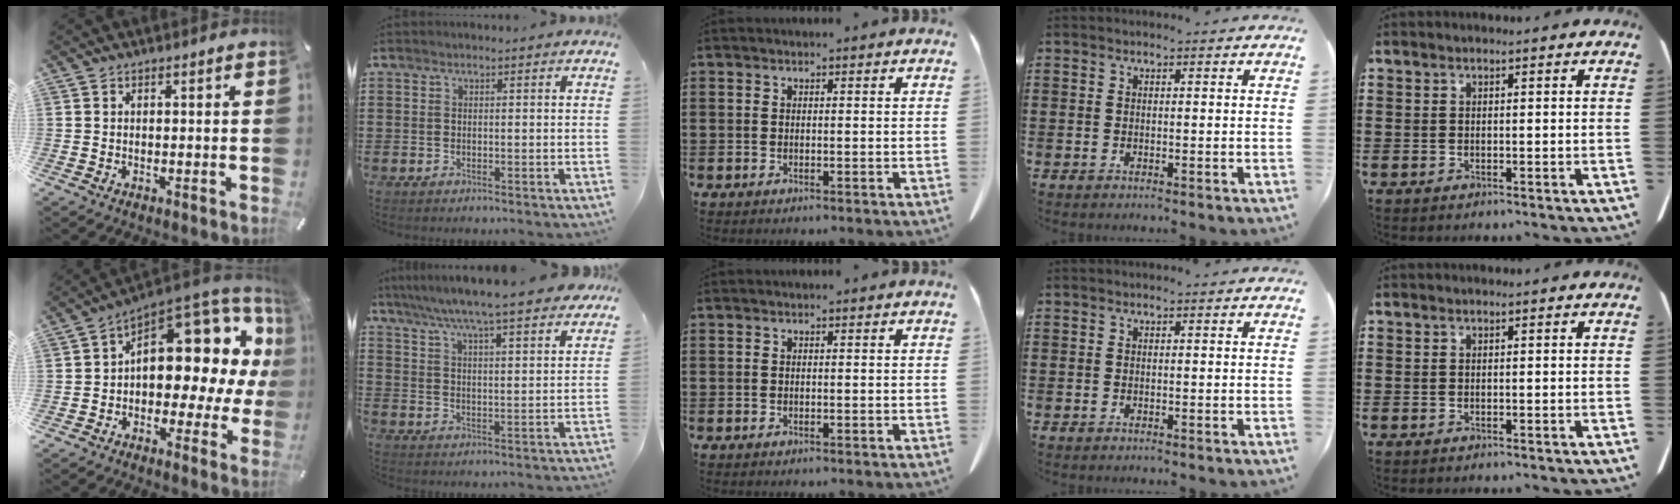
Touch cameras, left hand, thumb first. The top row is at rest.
{"thumb": {"total": 15.7, "force": [7.0, 9.1, 10.7], "torque": [-0.117, -0.080, 0.110]}, "index": {"total": 6.8, "force": [6.1, -0.3, 3.1], "torque": [-0.084, -0.035, 0.104]}}